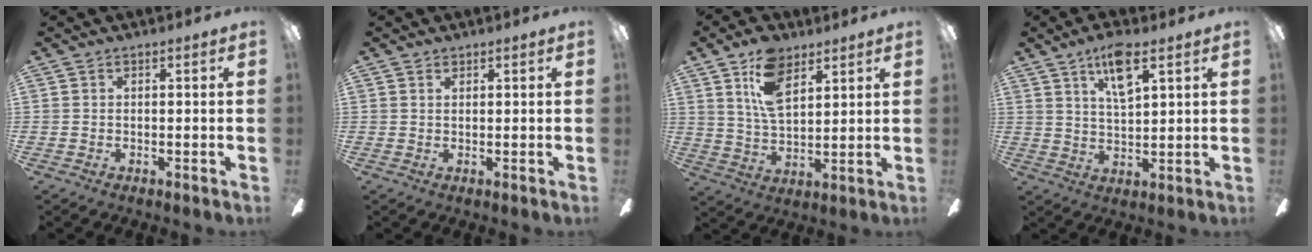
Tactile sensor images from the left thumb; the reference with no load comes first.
{"total": 0.8, "force": [0.6, 0.5, 0.3], "torque": [-0.007, 0.001, 0.011]}
{"total": 12.1, "force": [6.8, 6.4, 7.7], "torque": [-0.148, -0.010, 0.128]}
{"total": 8.4, "force": [5.2, 2.4, 6.1], "torque": [-0.105, -0.014, 0.086]}